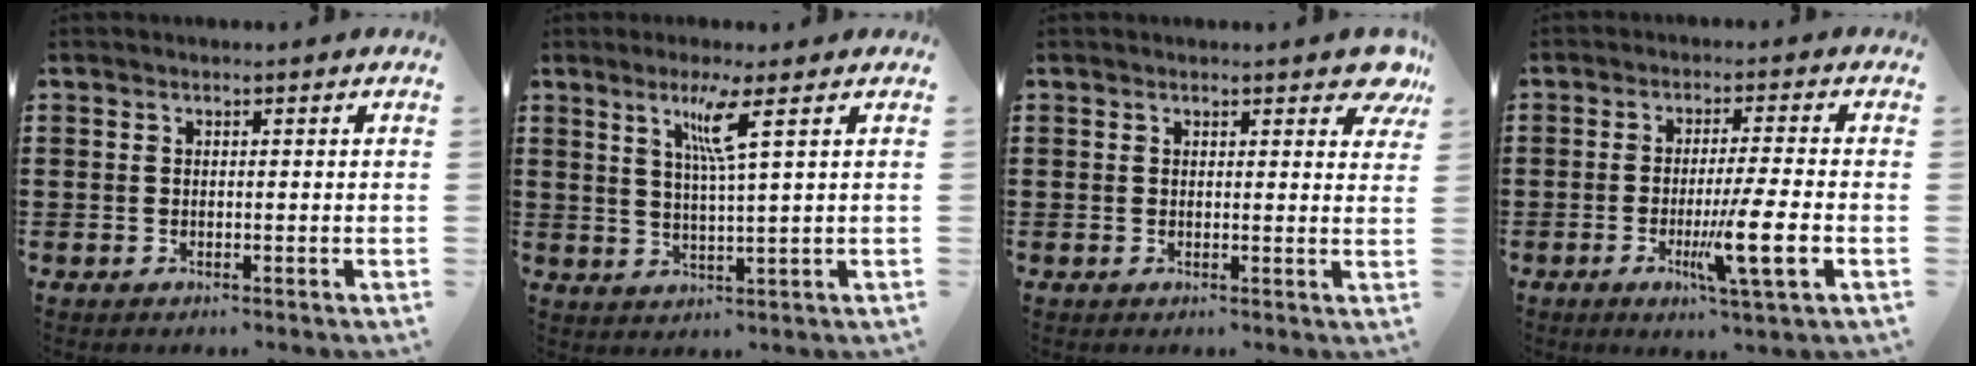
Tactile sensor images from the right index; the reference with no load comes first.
{"total": 5.6, "force": [2.6, -0.4, 4.9], "torque": [-0.104, -0.002, 0.039]}
{"total": 2.8, "force": [2.1, 1.1, 1.5], "torque": [-0.014, 0.001, 0.034]}
{"total": 8.9, "force": [-2.5, 0.1, 8.5], "torque": [-0.151, -0.020, -0.044]}